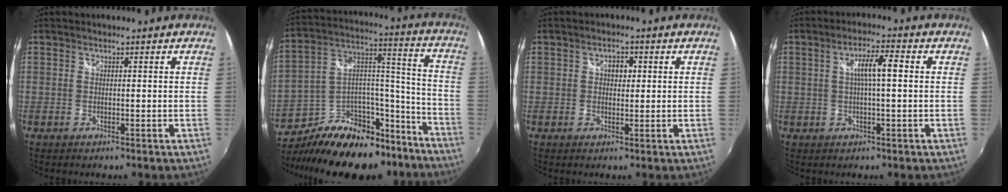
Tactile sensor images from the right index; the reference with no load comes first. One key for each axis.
{"total": 24.0, "fx": -17.4, "fy": 12.5, "fz": 10.9, "tx": -0.197, "ty": 0.075, "tz": -0.241}
{"total": 2.5, "fx": 0.5, "fy": 1.7, "fz": 1.7, "tx": -0.023, "ty": 0.007, "tz": 0.007}
{"total": 5.3, "fx": 0.7, "fy": 0.4, "fz": 5.3, "tx": -0.095, "ty": 0.007, "tz": 0.012}